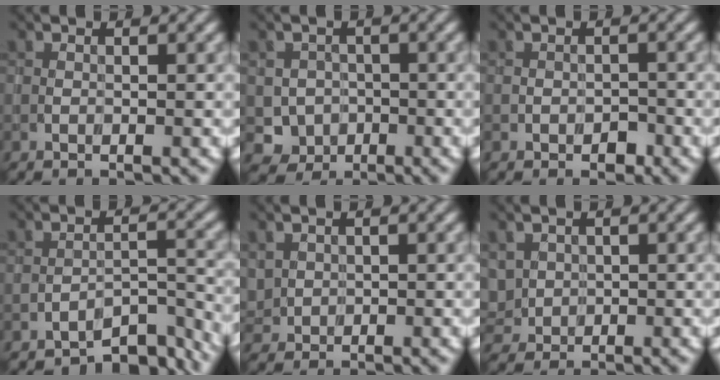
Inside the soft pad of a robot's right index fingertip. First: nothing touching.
{"total": 2.8, "force": [-0.7, 2.7, 0.3], "torque": [0.003, -0.002, -0.009]}
{"total": 1.1, "force": [-0.6, 0.8, 0.5], "torque": [-0.006, 0.000, -0.009]}
{"total": 5.2, "force": [-5.0, 1.0, 1.2], "torque": [-0.009, 0.006, -0.070]}
{"total": 1.2, "force": [0.5, 1.1, 0.1], "torque": [-0.006, -0.001, 0.019]}
{"total": 1.7, "force": [0.5, 1.6, 0.5], "torque": [-0.013, 0.000, 0.016]}